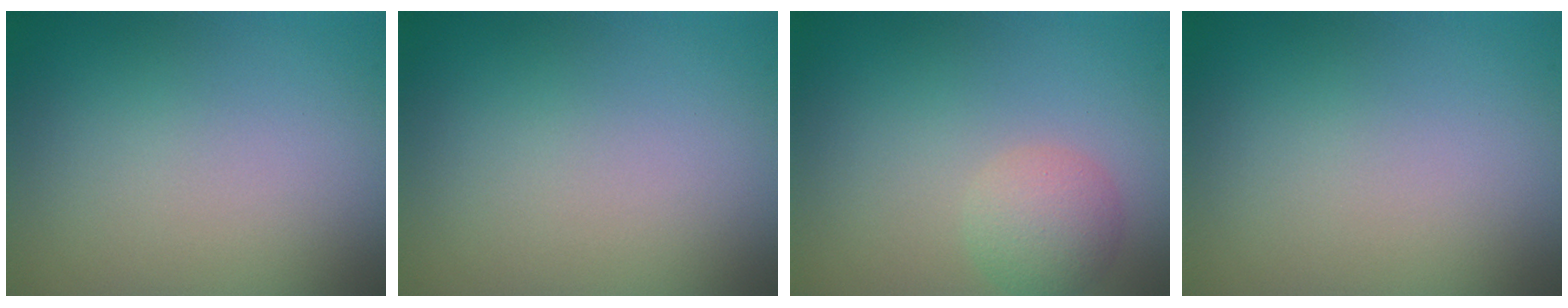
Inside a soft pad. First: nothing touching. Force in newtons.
{"total": 0.0}
{"total": 2.7, "press": 2.7, "slide": 0.1}
{"total": 0.0}